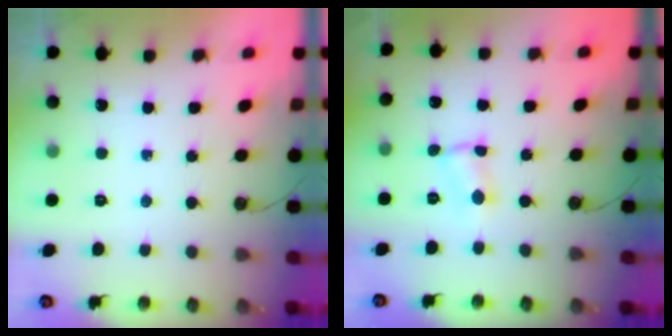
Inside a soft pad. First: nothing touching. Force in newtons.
{"total": 2.0, "press": 2.0, "slide": 0.3}